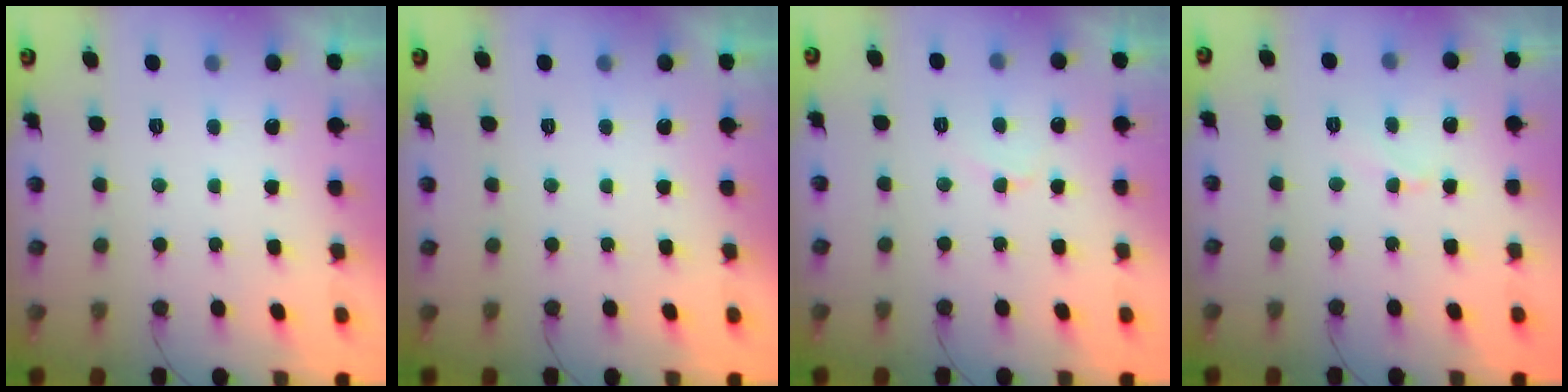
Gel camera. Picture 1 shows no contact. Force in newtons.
{"total": 0.0}
{"total": 4.2, "press": 4.2, "slide": 0.4}
{"total": 4.1, "press": 4.1, "slide": 0.4}